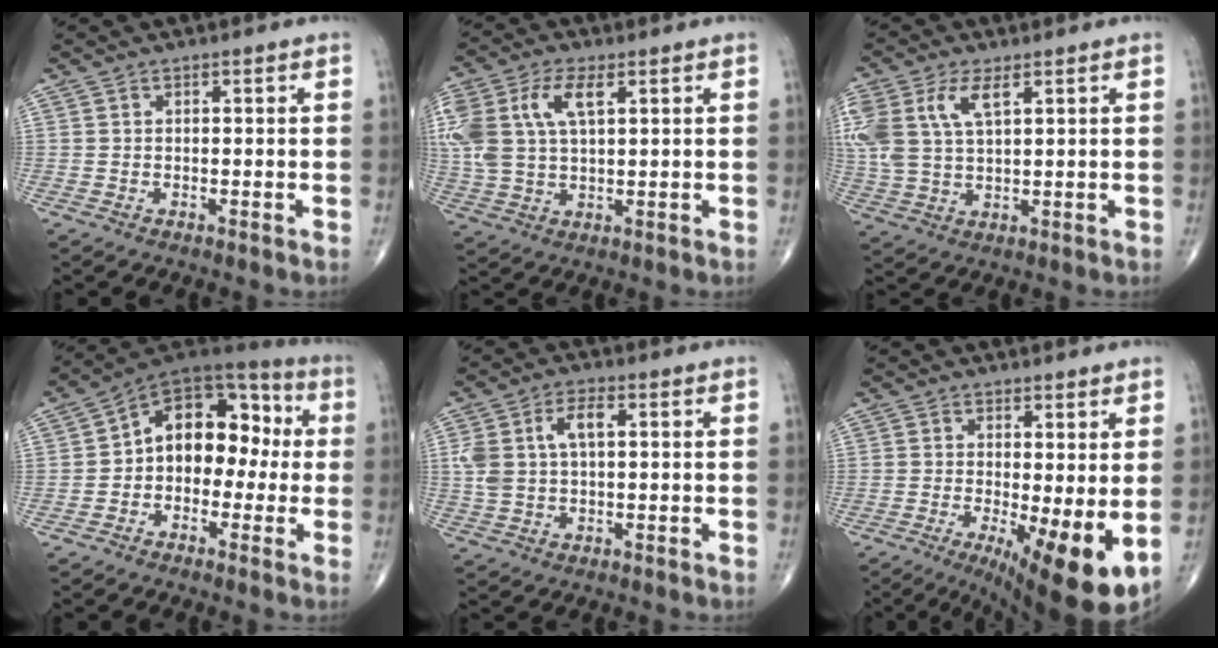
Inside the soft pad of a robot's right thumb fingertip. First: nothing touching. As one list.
[{"total": 13.4, "force": [4.2, 7.0, 10.7], "torque": [-0.253, 0.008, 0.083]}, {"total": 11.8, "force": [4.4, 6.0, 9.2], "torque": [-0.221, 0.003, 0.092]}, {"total": 14.4, "force": [-0.3, 10.1, 10.4], "torque": [-0.104, 0.050, -0.025]}, {"total": 7.4, "force": [1.5, 4.0, 6.1], "torque": [-0.134, 0.018, 0.032]}, {"total": 11.9, "force": [-2.4, 3.1, 11.2], "torque": [-0.165, -0.023, -0.026]}]